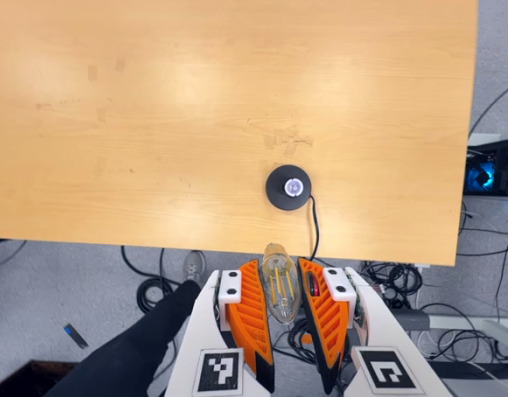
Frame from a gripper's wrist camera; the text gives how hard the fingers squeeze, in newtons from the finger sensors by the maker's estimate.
{"total": 12.3, "left": 13.8, "right": 10.9}